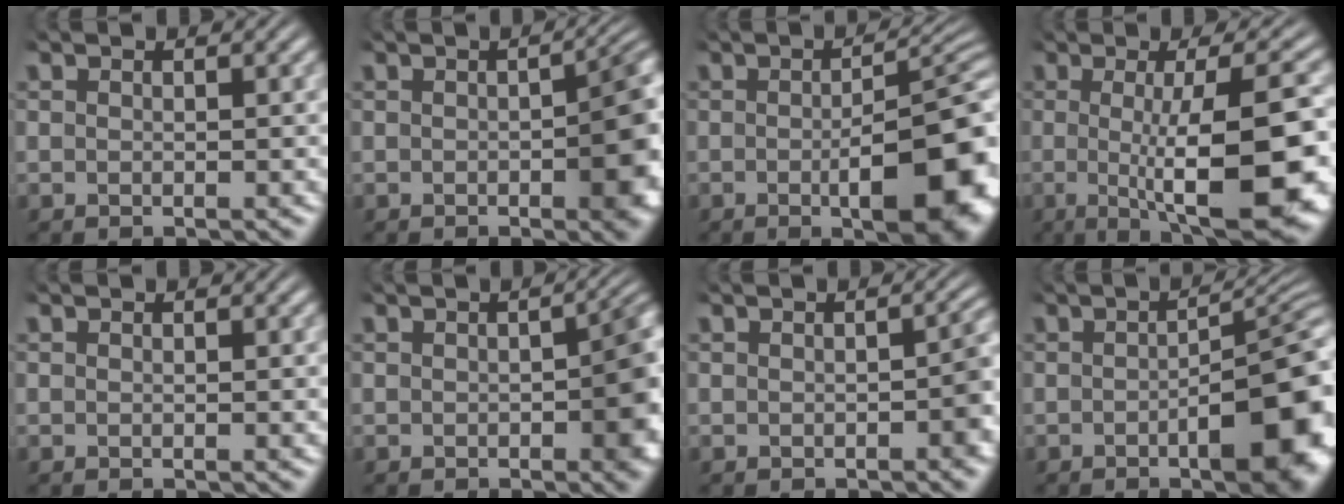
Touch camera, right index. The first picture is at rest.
{"total": 6.3, "force": [-0.8, 2.5, 5.8], "torque": [-0.053, 0.005, -0.017]}
{"total": 10.9, "force": [-3.0, 4.0, 9.7], "torque": [-0.105, -0.004, -0.048]}
{"total": 12.1, "force": [-2.0, 3.1, 11.5], "torque": [-0.154, -0.007, -0.018]}
{"total": 0.0}
{"total": 5.5, "force": [-0.8, 2.3, 4.9], "torque": [-0.047, 0.000, -0.013]}
{"total": 2.1, "force": [-0.7, 0.7, 1.8], "torque": [-0.023, -0.001, -0.010]}
{"total": 9.7, "force": [-3.0, 3.6, 8.5], "torque": [-0.081, 0.007, -0.053]}